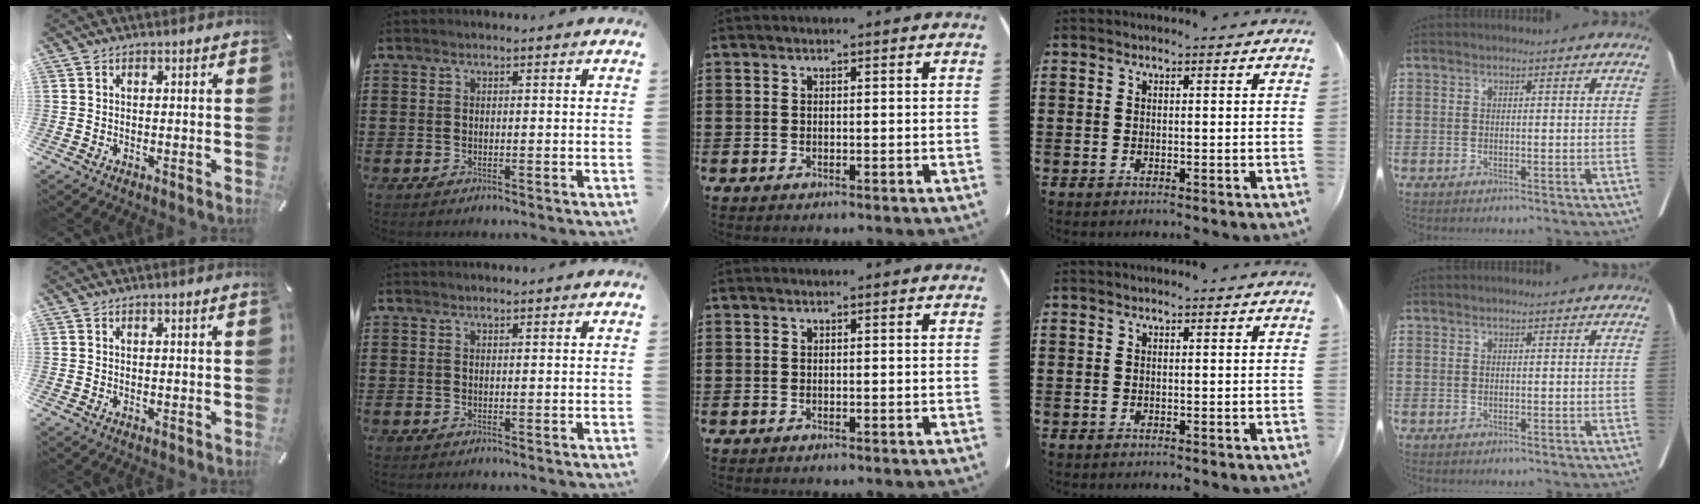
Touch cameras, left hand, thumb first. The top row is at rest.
{"thumb": {"total": 0.6, "force": [0.2, -0.1, 0.6], "torque": [-0.009, -0.001, 0.003]}, "index": {"total": 0.5, "force": [0.4, 0.1, -0.3], "torque": [0.004, 0.000, 0.009]}}